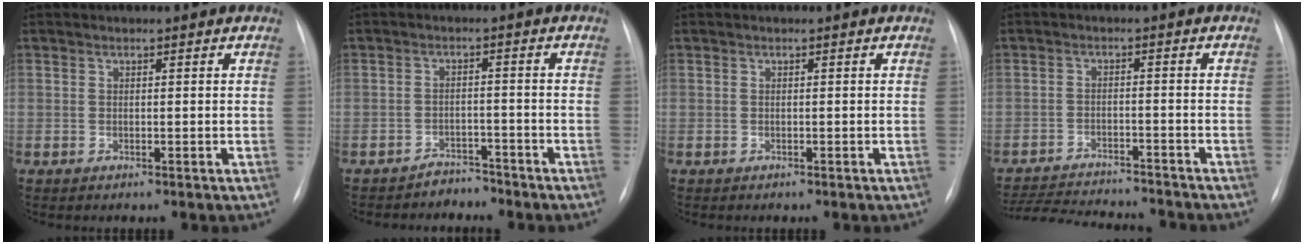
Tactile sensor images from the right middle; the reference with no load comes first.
{"total": 3.0, "force": [-2.8, 1.1, -0.5], "torque": [0.006, -0.001, -0.041]}
{"total": 0.0}
{"total": 14.7, "force": [-13.9, 1.7, 4.6], "torque": [-0.088, -0.009, -0.198]}